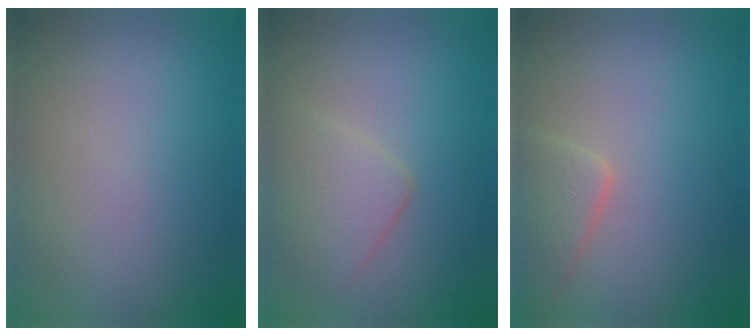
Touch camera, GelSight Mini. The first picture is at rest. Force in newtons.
{"total": 3.1, "press": 3.1, "slide": 0.4}
{"total": 2.8, "press": 2.8, "slide": 0.2}